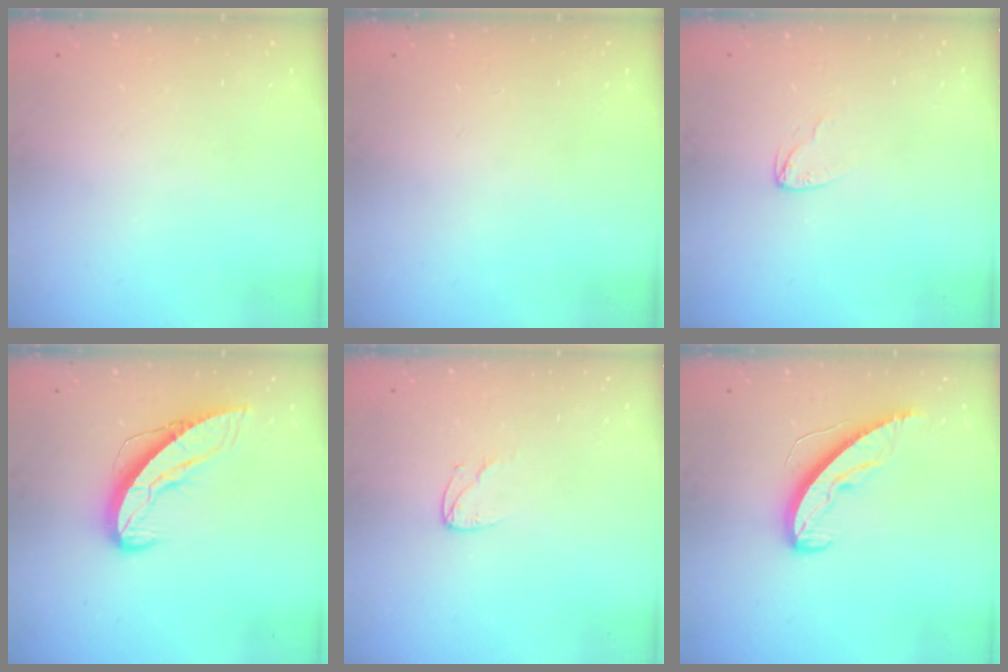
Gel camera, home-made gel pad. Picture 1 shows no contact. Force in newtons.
{"total": 0.0}
{"total": 2.7, "press": 2.7, "slide": 0.2}
{"total": 8.7, "press": 8.7, "slide": 1.0}
{"total": 4.3, "press": 4.3, "slide": 0.4}
{"total": 8.4, "press": 8.4, "slide": 0.6}